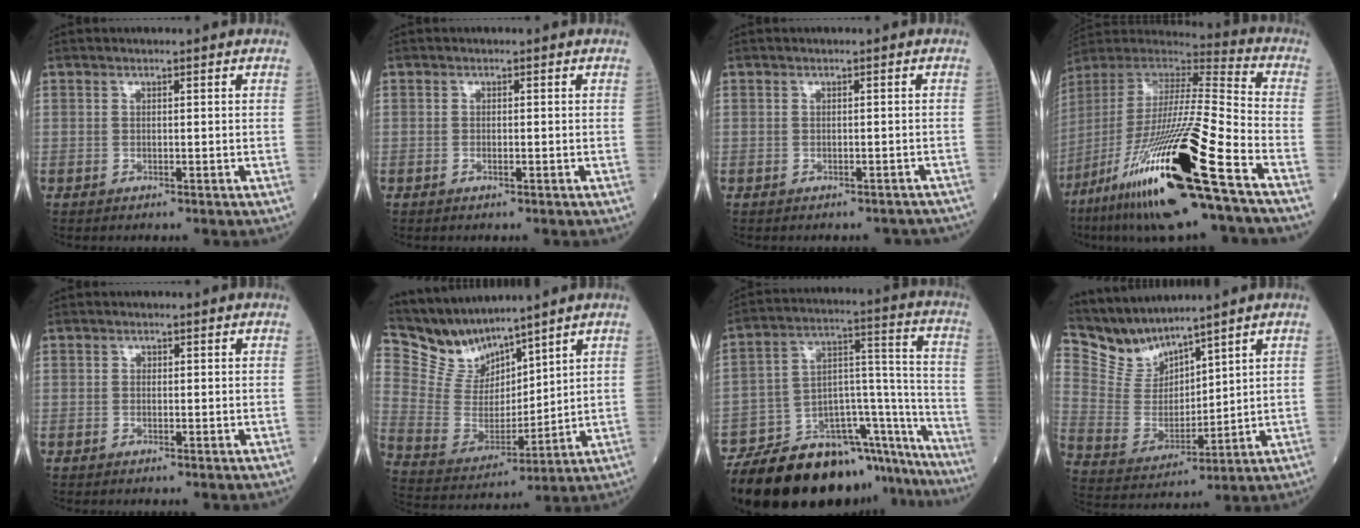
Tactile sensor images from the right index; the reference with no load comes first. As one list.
[{"total": 1.0, "force": [-0.3, 0.5, 0.9], "torque": [-0.025, -0.001, -0.003]}, {"total": 4.4, "force": [-3.5, 2.3, 1.3], "torque": [-0.019, 0.021, -0.036]}, {"total": 30.8, "force": [-15.6, 2.6, 26.4], "torque": [-0.529, -0.076, -0.290]}, {"total": 0.7, "force": [0.1, 0.6, 0.4], "torque": [-0.022, 0.008, 0.003]}, {"total": 10.7, "force": [10.2, 2.5, 1.8], "torque": [-0.063, 0.007, 0.224]}, {"total": 32.0, "force": [-26.1, 9.1, 16.1], "torque": [-0.211, 0.006, -0.381]}, {"total": 8.8, "force": [8.6, 1.5, 1.2], "torque": [-0.050, 0.006, 0.197]}]